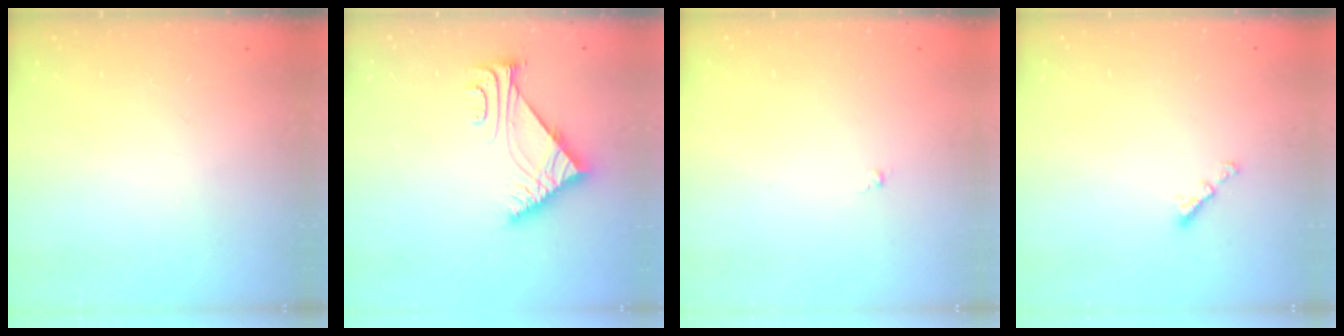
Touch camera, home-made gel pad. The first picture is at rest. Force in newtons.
{"total": 6.5, "press": 6.5, "slide": 0.4}
{"total": 0.0}
{"total": 2.1, "press": 2.1, "slide": 0.4}